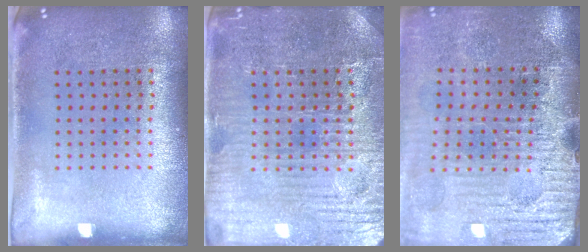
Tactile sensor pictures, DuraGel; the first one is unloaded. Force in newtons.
{"total": 4.2, "press": 4.1, "slide": 0.9}
{"total": 3.9, "press": 3.6, "slide": 1.4}